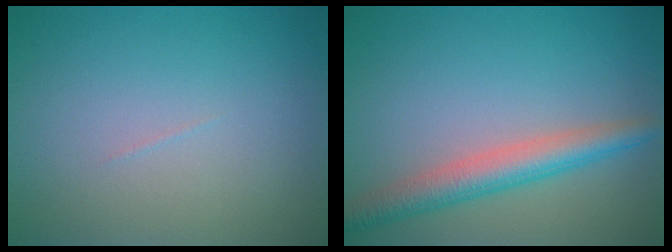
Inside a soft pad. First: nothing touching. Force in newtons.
{"total": 4.2, "press": 4.2, "slide": 0.2}